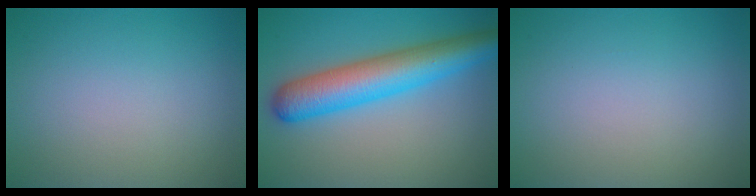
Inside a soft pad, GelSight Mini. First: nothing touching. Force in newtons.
{"total": 7.7, "press": 7.7, "slide": 0.3}
{"total": 0.0}